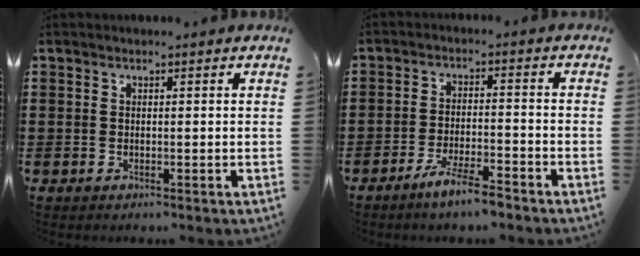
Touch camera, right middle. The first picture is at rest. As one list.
[{"total": 5.2, "force": [-4.3, 0.4, 2.9], "torque": [-0.061, -0.003, -0.081]}]